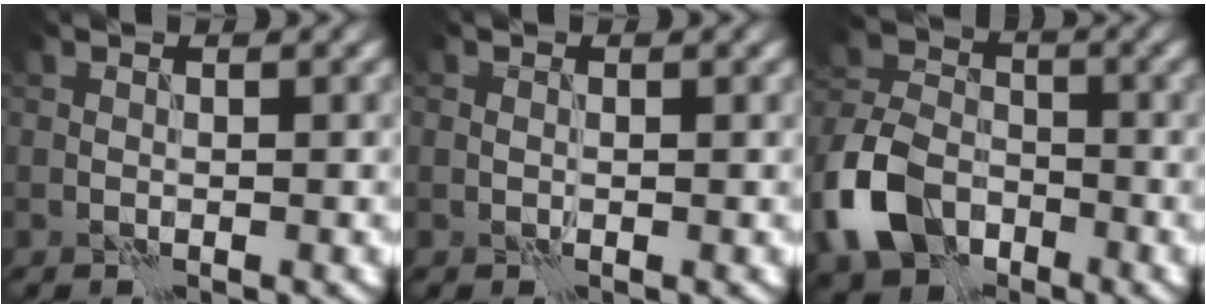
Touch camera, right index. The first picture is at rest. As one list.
[{"total": 0.7, "force": [0.1, 0.5, 0.5], "torque": [-0.008, -0.001, 0.001]}, {"total": 8.1, "force": [-3.9, 5.7, 4.2], "torque": [-0.092, 0.000, -0.091]}]